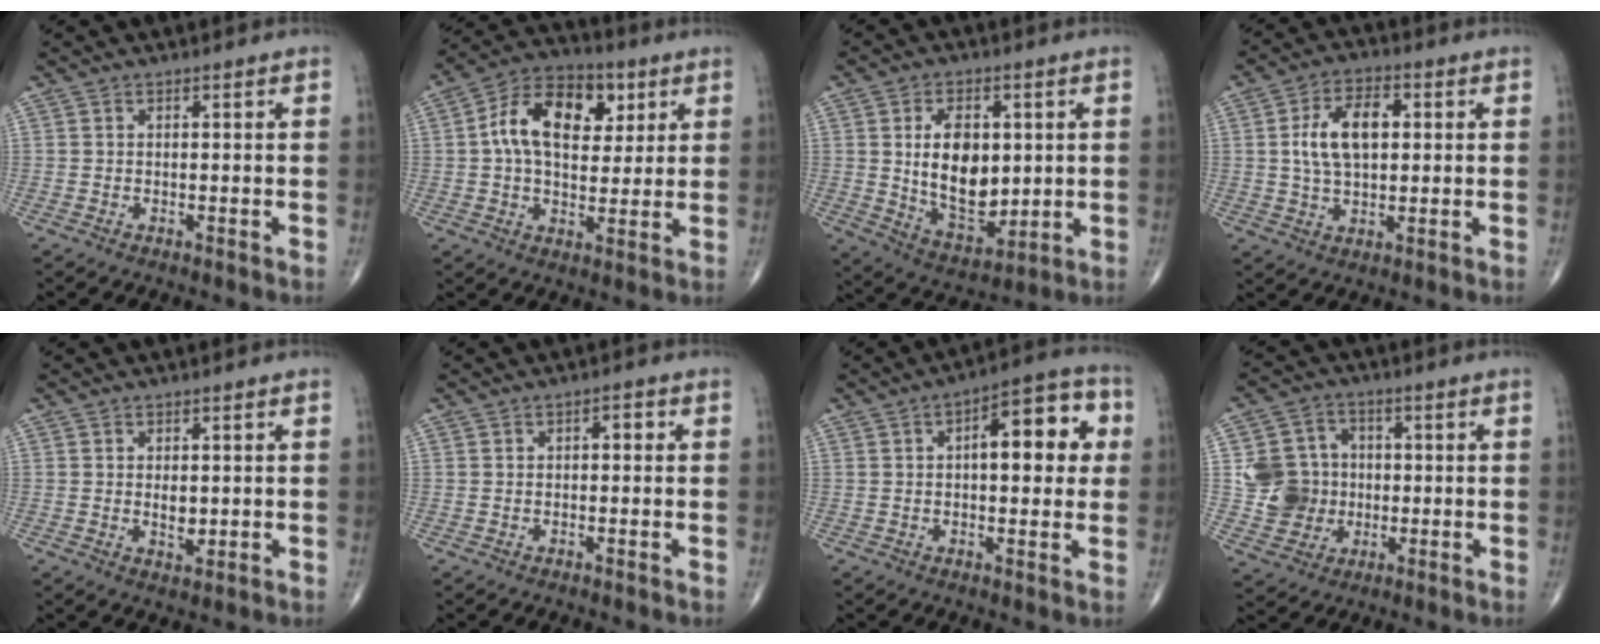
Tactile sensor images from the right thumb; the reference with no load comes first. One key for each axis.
{"total": 15.2, "fx": 4.0, "fy": 9.5, "fz": 11.2, "tx": -0.163, "ty": 0.007, "tz": 0.059}
{"total": 14.2, "fx": 1.6, "fy": 8.7, "fz": 11.1, "tx": -0.150, "ty": -0.019, "tz": 0.040}
{"total": 10.4, "fx": 1.6, "fy": 5.8, "fz": 8.4, "tx": -0.147, "ty": 0.009, "tz": 0.028}
{"total": 3.0, "fx": 0.1, "fy": 1.7, "fz": 2.5, "tx": -0.032, "ty": -0.006, "tz": 0.006}
{"total": 1.6, "fx": 0.2, "fy": 0.9, "fz": 1.4, "tx": -0.012, "ty": 0.008, "tz": -0.003}
{"total": 13.2, "fx": 2.3, "fy": 5.7, "fz": 11.7, "tx": -0.125, "ty": 0.022, "tz": 0.026}
{"total": 10.4, "fx": 0.0, "fy": 9.7, "fz": 3.8, "tx": -0.036, "ty": 0.012, "tz": 0.003}